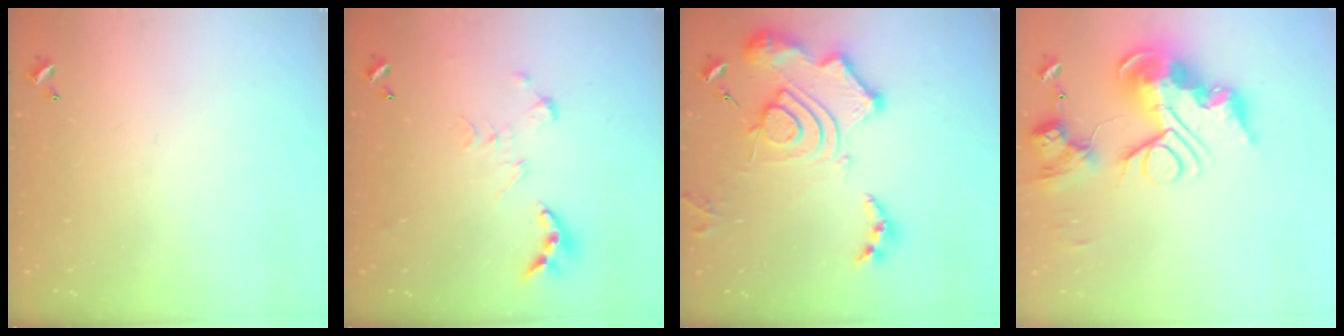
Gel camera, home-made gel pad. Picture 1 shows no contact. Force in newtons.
{"total": 0.0}
{"total": 18.3, "press": 18.2, "slide": 1.7}
{"total": 0.7, "press": 0.7, "slide": 0.0}